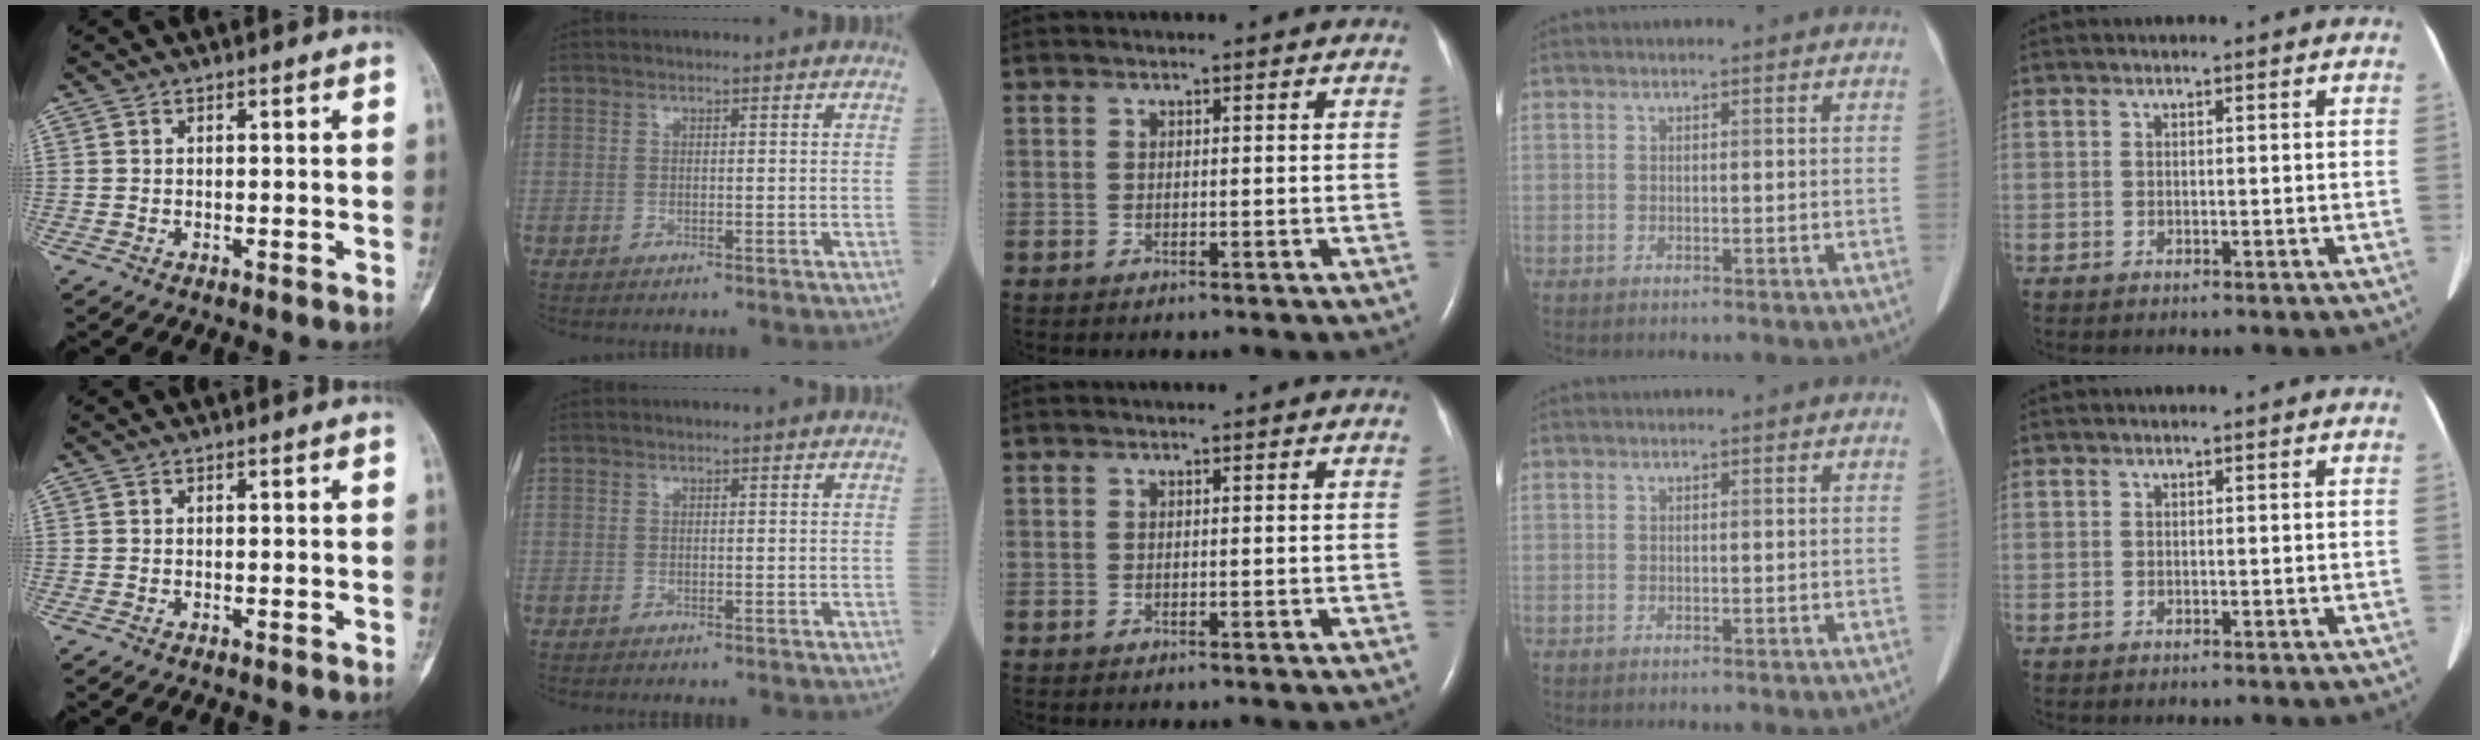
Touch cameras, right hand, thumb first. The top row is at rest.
{}